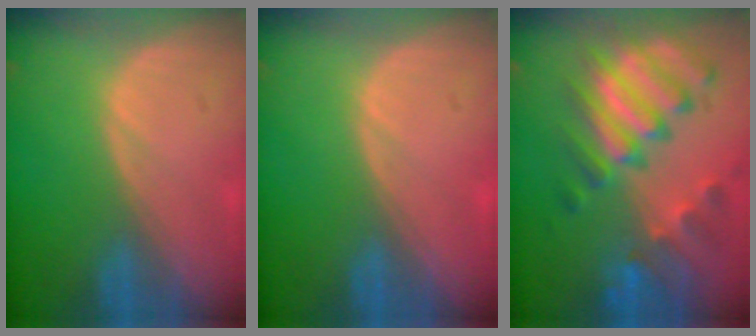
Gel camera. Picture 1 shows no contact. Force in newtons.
{"total": 0.0}
{"total": 11.5, "press": 9.9, "slide": 5.8}